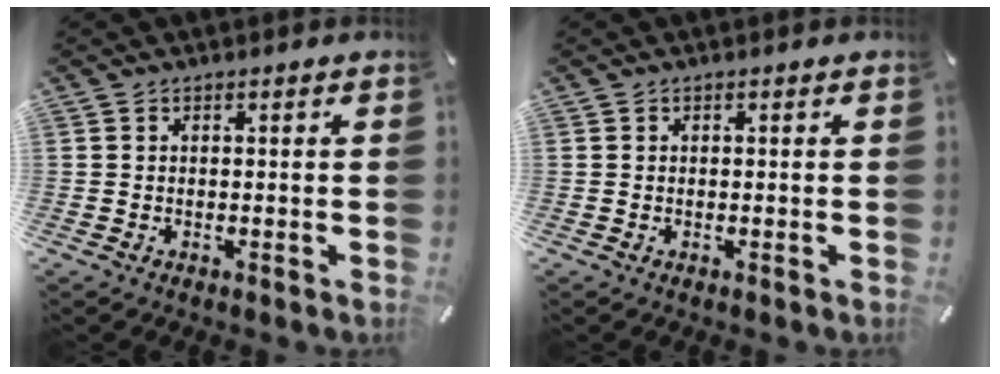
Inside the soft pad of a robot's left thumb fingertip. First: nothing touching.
{"total": 0.0}